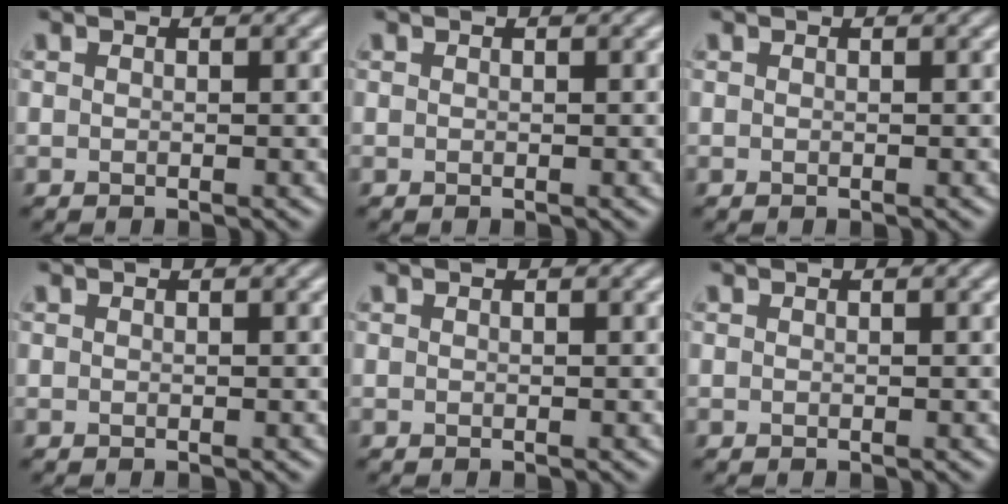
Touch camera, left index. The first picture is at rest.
{"total": 0.0}
{"total": 0.0}
{"total": 0.0}
{"total": 0.0}
{"total": 0.0}